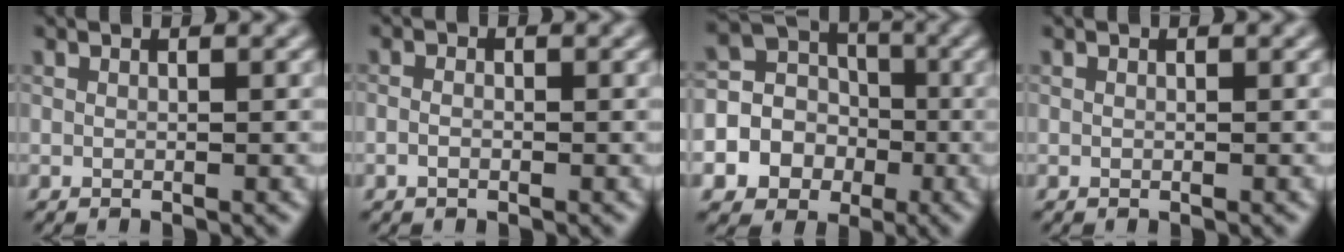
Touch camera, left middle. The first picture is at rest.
{"total": 0.9, "force": [-0.4, 0.6, 0.6], "torque": [-0.013, 0.000, -0.011]}
{"total": 7.3, "force": [-2.2, 6.6, 2.2], "torque": [-0.042, 0.007, -0.056]}
{"total": 0.0}